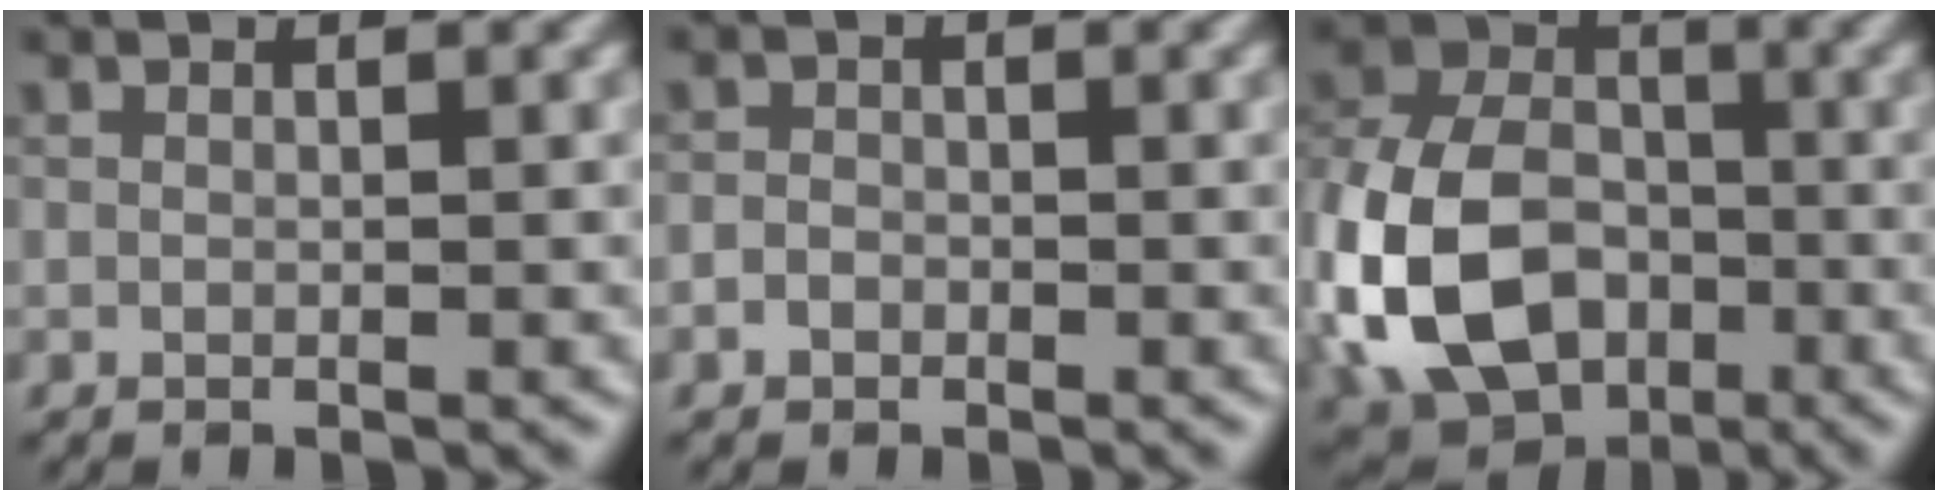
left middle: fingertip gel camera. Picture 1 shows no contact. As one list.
[{"total": 1.2, "force": [-0.6, 1.0, 0.4], "torque": [0.002, 0.001, -0.017]}, {"total": 15.2, "force": [-4.4, 11.0, 9.5], "torque": [-0.222, -0.014, -0.086]}]